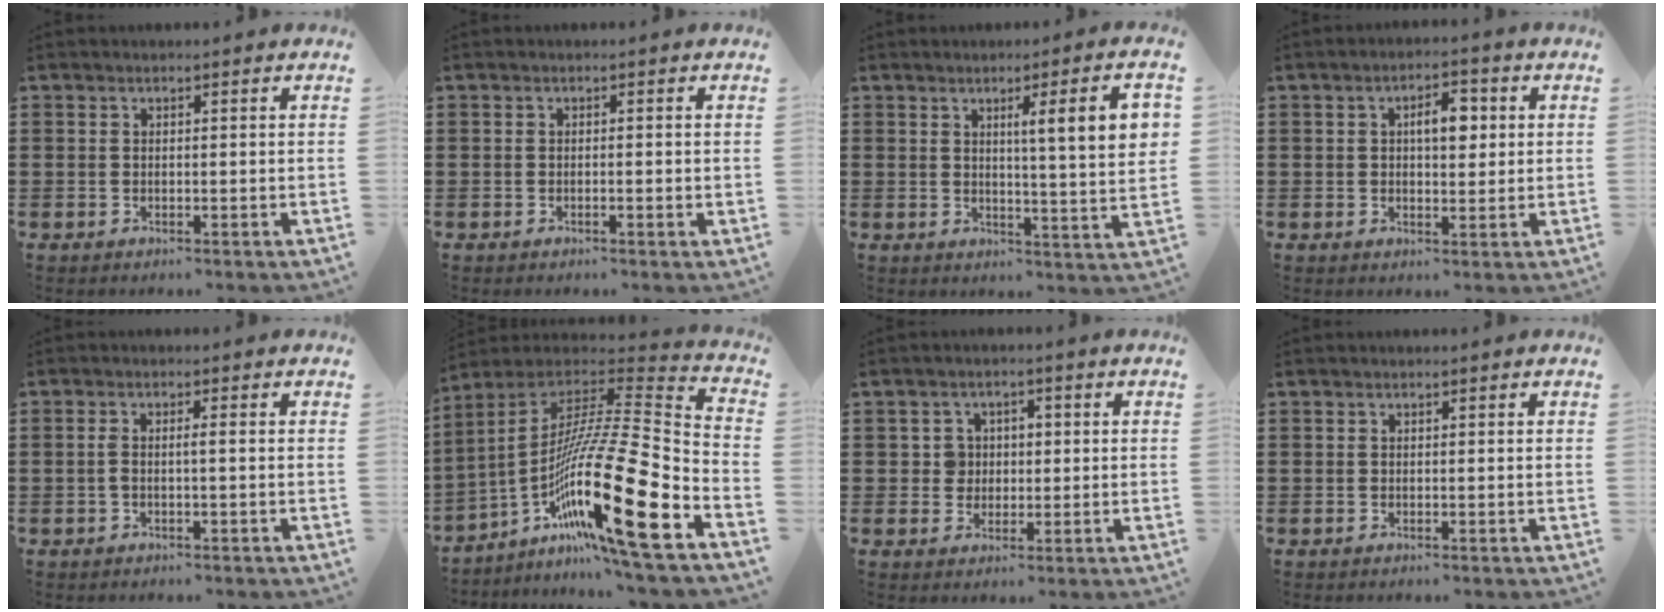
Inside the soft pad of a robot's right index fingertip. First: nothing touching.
{"total": 0.7, "force": [-0.2, 0.0, 0.6], "torque": [-0.011, -0.004, -0.004]}
{"total": 7.7, "force": [2.7, 0.2, 7.3], "torque": [-0.123, -0.005, 0.037]}
{"total": 4.5, "force": [0.8, 2.1, 3.9], "torque": [-0.064, 0.006, 0.008]}
{"total": 1.7, "force": [-0.4, 0.1, 1.7], "torque": [-0.034, 0.001, -0.008]}
{"total": 24.2, "force": [-9.7, 3.1, 22.0], "torque": [-0.417, -0.001, -0.181]}
{"total": 3.2, "force": [-0.1, 3.0, 1.2], "torque": [-0.036, 0.010, -0.006]}
{"total": 0.0}